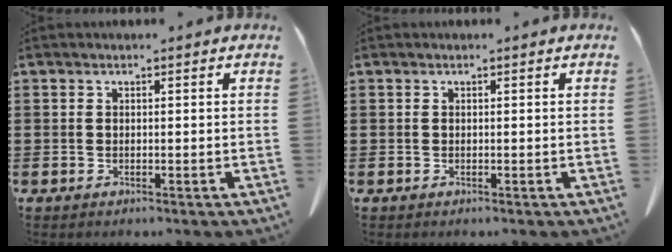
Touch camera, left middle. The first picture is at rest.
{"total": 0.0}